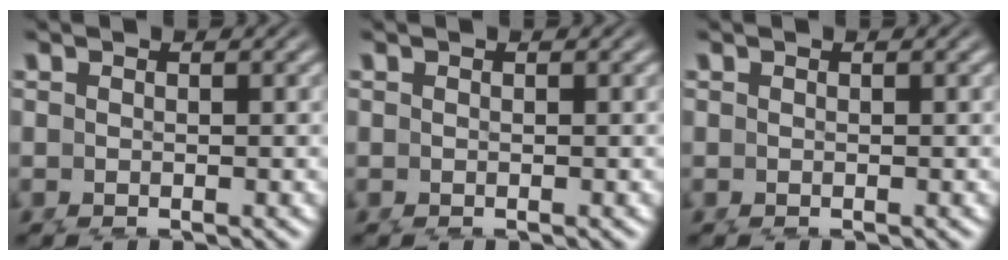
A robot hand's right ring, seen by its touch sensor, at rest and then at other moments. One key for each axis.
{"total": 0.0}
{"total": 0.0}